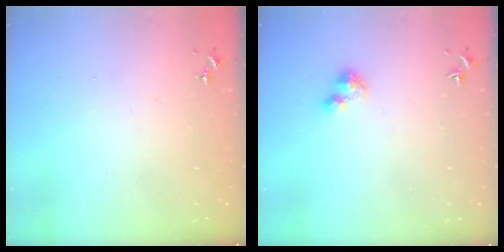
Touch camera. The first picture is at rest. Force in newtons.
{"total": 4.4, "press": 4.4, "slide": 0.5}